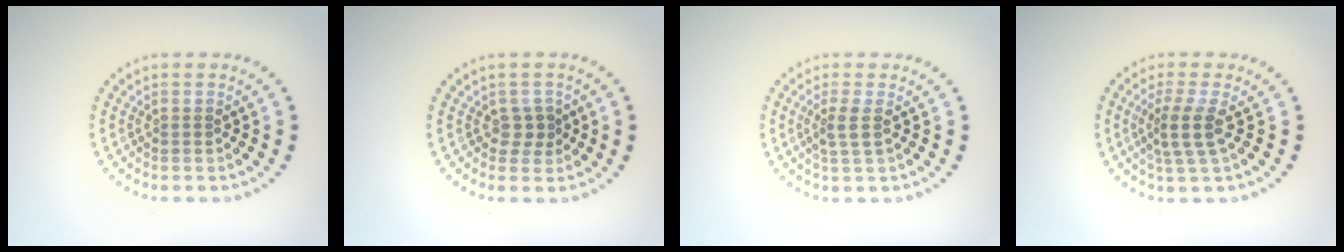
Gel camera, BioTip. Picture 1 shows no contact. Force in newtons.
{"total": 1.4, "press": 1.2, "slide": 0.8}
{"total": 1.6, "press": 1.3, "slide": 0.9}
{"total": 2.8, "press": 2.2, "slide": 1.8}